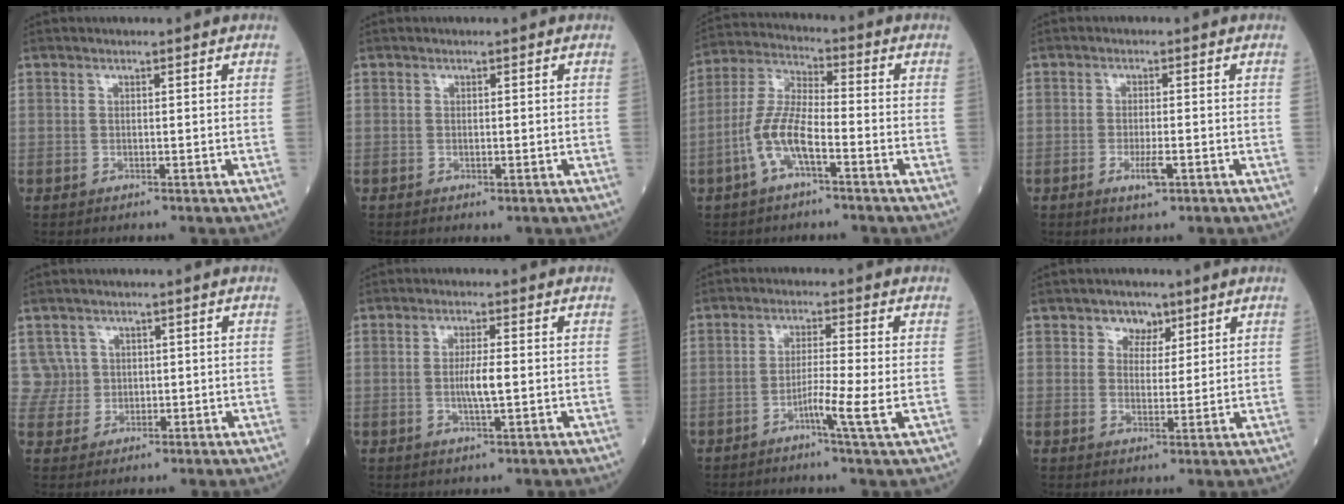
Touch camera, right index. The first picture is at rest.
{"total": 1.0, "force": [-0.5, 0.5, 0.8], "torque": [-0.016, -0.004, -0.002]}
{"total": 8.7, "force": [-3.6, 2.4, 7.5], "torque": [-0.175, 0.009, -0.073]}
{"total": 3.2, "force": [-1.6, 0.7, 2.6], "torque": [-0.050, -0.002, -0.025]}
{"total": 3.8, "force": [0.8, 3.7, -0.5], "torque": [0.020, 0.015, 0.018]}
{"total": 3.7, "force": [-0.4, 0.4, 3.6], "torque": [-0.072, -0.004, -0.006]}
{"total": 5.0, "force": [-1.9, -0.9, 4.5], "torque": [-0.081, -0.008, -0.037]}
{"total": 3.6, "force": [2.1, 2.7, 1.3], "torque": [-0.017, 0.005, 0.032]}